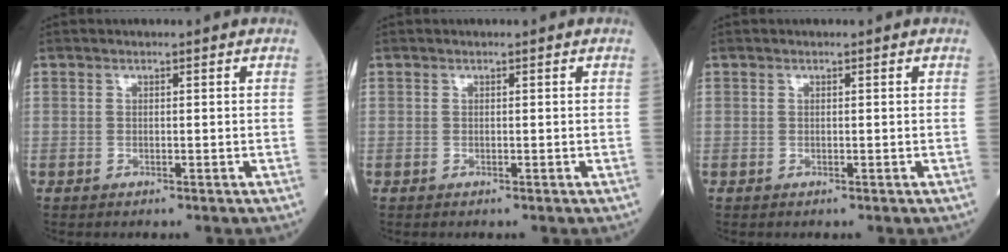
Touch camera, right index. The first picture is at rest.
{"total": 0.0}
{"total": 0.0}